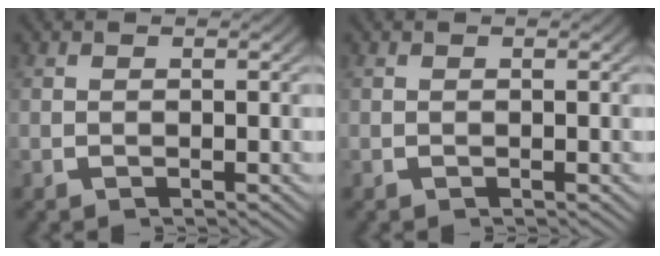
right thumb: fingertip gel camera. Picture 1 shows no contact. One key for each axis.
{"total": 0.0}